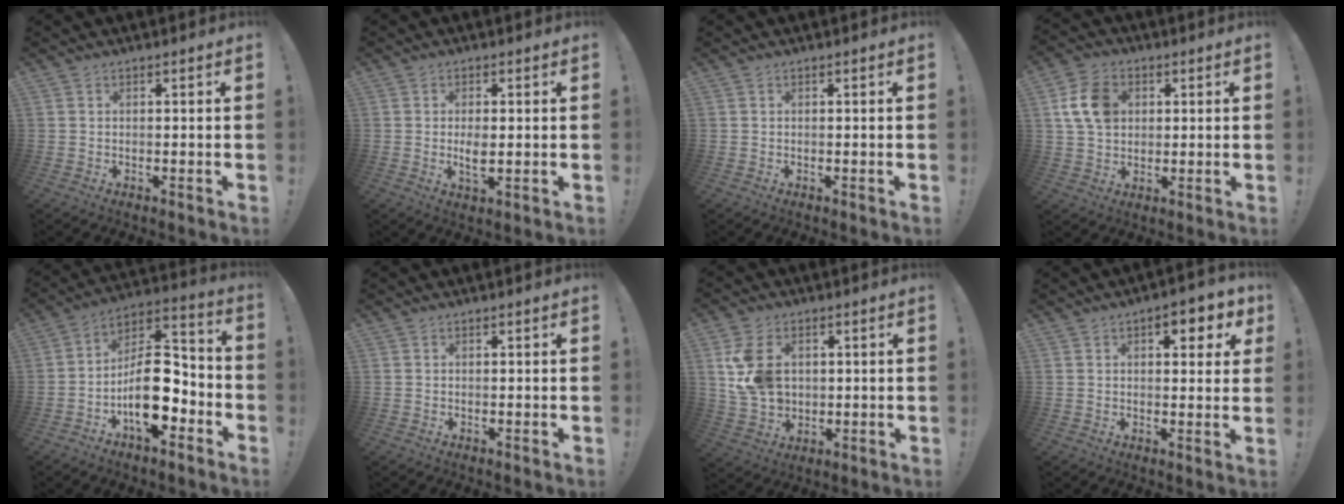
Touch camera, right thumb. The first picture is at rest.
{"total": 4.2, "force": [-0.2, 1.9, 3.8], "torque": [-0.065, -0.007, -0.010]}
{"total": 0.0}
{"total": 11.4, "force": [2.7, 8.8, 6.8], "torque": [-0.117, 0.008, 0.054]}
{"total": 16.9, "force": [-5.8, 9.1, 13.0], "torque": [-0.218, 0.033, -0.088]}
{"total": 0.0}
{"total": 12.1, "force": [2.6, 9.2, 7.4], "torque": [-0.133, -0.007, 0.052]}
{"total": 6.8, "force": [3.2, 3.2, 5.1], "torque": [-0.046, -0.014, 0.047]}